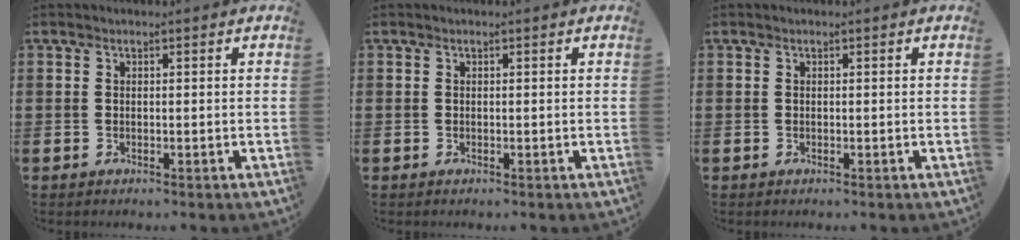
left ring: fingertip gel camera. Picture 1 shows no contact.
{"total": 0.0}
{"total": 0.0}